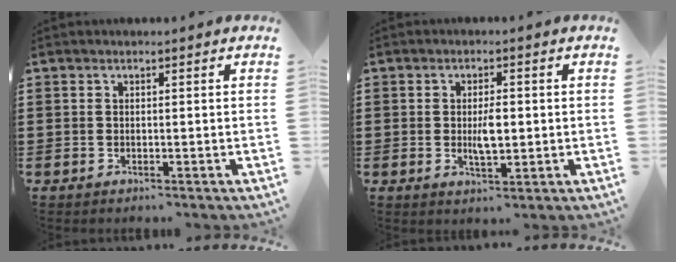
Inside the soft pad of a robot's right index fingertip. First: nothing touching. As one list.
[{"total": 3.8, "force": [-0.1, 1.5, 3.6], "torque": [-0.065, 0.003, -0.003]}]